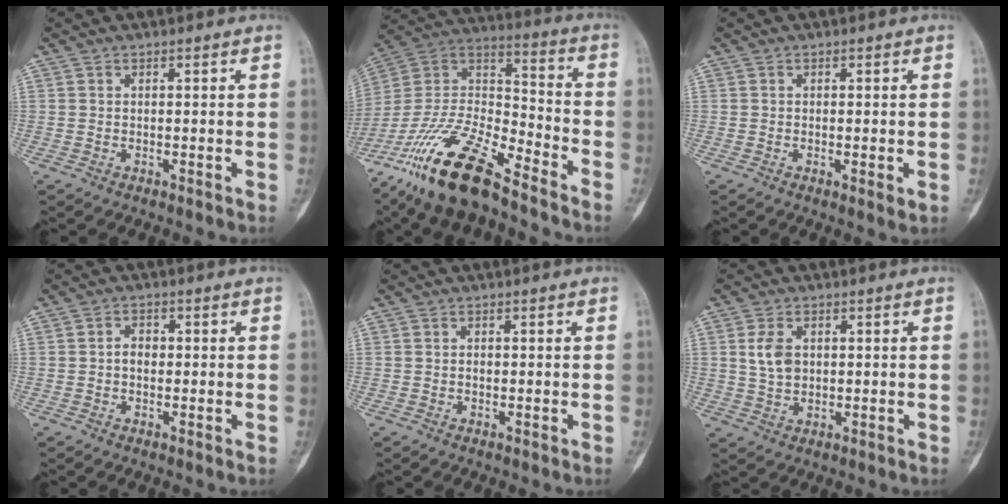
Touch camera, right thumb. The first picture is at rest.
{"total": 21.8, "force": [-15.6, 6.3, 13.8], "torque": [-0.289, 0.059, -0.295]}
{"total": 2.0, "force": [-0.4, 0.5, 1.9], "torque": [-0.033, -0.008, -0.005]}
{"total": 2.3, "force": [-0.2, 1.8, 1.5], "torque": [-0.012, 0.009, -0.009]}
{"total": 0.6, "force": [-0.1, 0.5, 0.3], "torque": [-0.001, 0.003, -0.005]}
{"total": 5.1, "force": [1.1, 3.5, 3.6], "torque": [-0.063, -0.001, 0.025]}